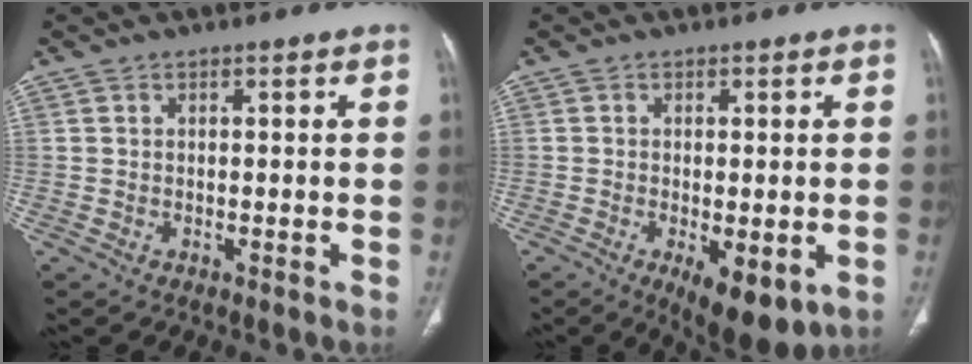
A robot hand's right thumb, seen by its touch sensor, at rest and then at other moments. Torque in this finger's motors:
{"motor_torque": [-0.08, 0.38, -0.05, -0.04, 0.02]}